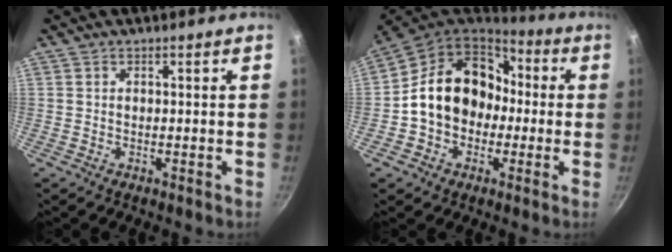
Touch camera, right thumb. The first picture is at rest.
{"total": 17.1, "force": [-0.3, 14.0, 9.9], "torque": [-0.136, 0.054, -0.010]}